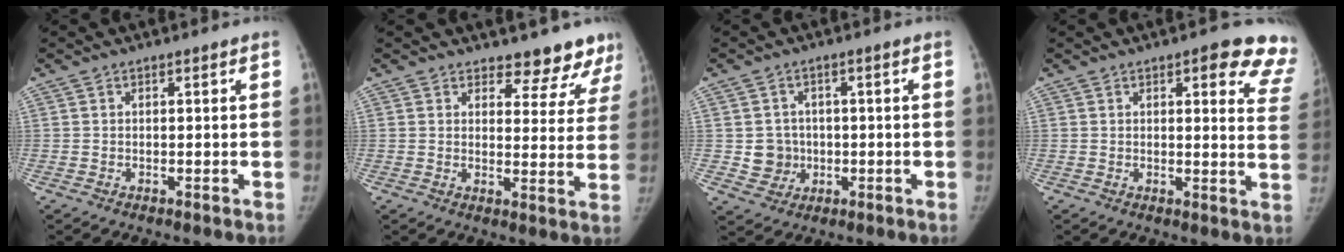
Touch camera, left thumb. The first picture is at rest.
{"total": 9.9, "force": [8.9, 4.1, 1.5], "torque": [0.034, -0.059, 0.083]}
{"total": 5.2, "force": [-0.3, 5.0, 1.2], "torque": [0.008, 0.008, 0.001]}
{"total": 12.6, "force": [8.3, 4.1, 8.4], "torque": [-0.054, -0.035, 0.072]}